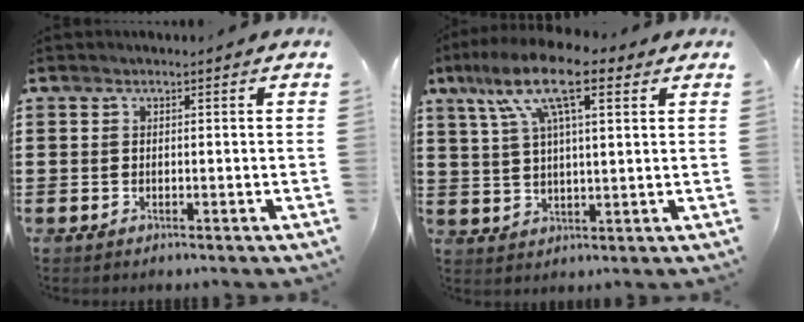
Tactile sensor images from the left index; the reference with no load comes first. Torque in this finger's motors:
{"motor_torque": [2.14, 0.00, 1.05, 0.21]}